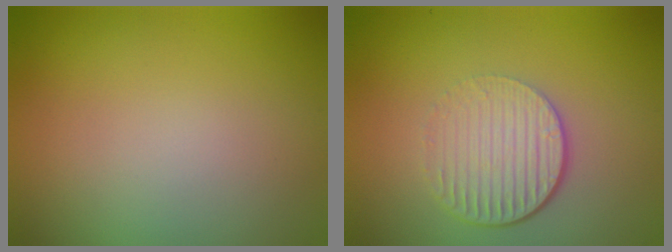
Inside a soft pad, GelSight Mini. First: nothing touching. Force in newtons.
{"total": 4.6, "press": 2.9, "slide": 3.6}